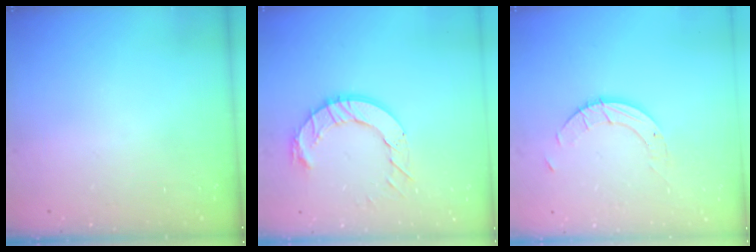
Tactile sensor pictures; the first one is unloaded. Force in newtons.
{"total": 11.0, "press": 10.9, "slide": 1.1}
{"total": 4.9, "press": 4.9, "slide": 0.3}